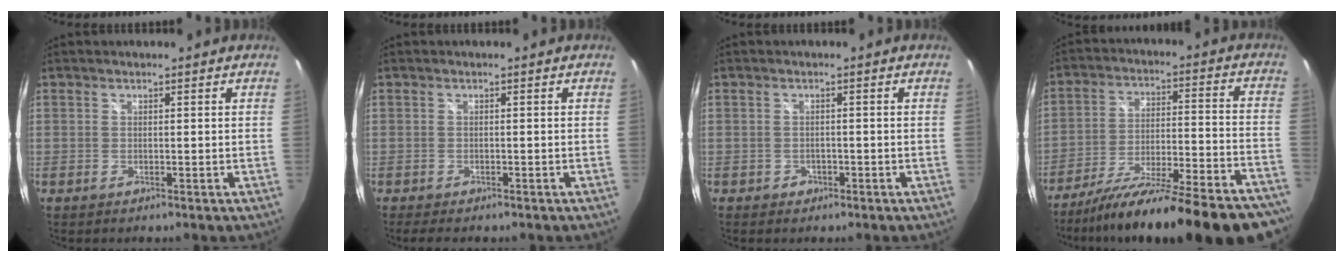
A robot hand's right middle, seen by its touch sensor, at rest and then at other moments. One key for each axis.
{"total": 3.1, "fx": -2.5, "fy": 1.1, "fz": 1.5, "tx": -0.031, "ty": -0.017, "tz": -0.037}
{"total": 1.9, "fx": -1.0, "fy": 1.5, "fz": 0.4, "tx": -0.009, "ty": 0.000, "tz": -0.013}
{"total": 29.0, "fx": -24.9, "fy": 3.5, "fz": 14.4, "tx": -0.216, "ty": -0.063, "tz": -0.349}